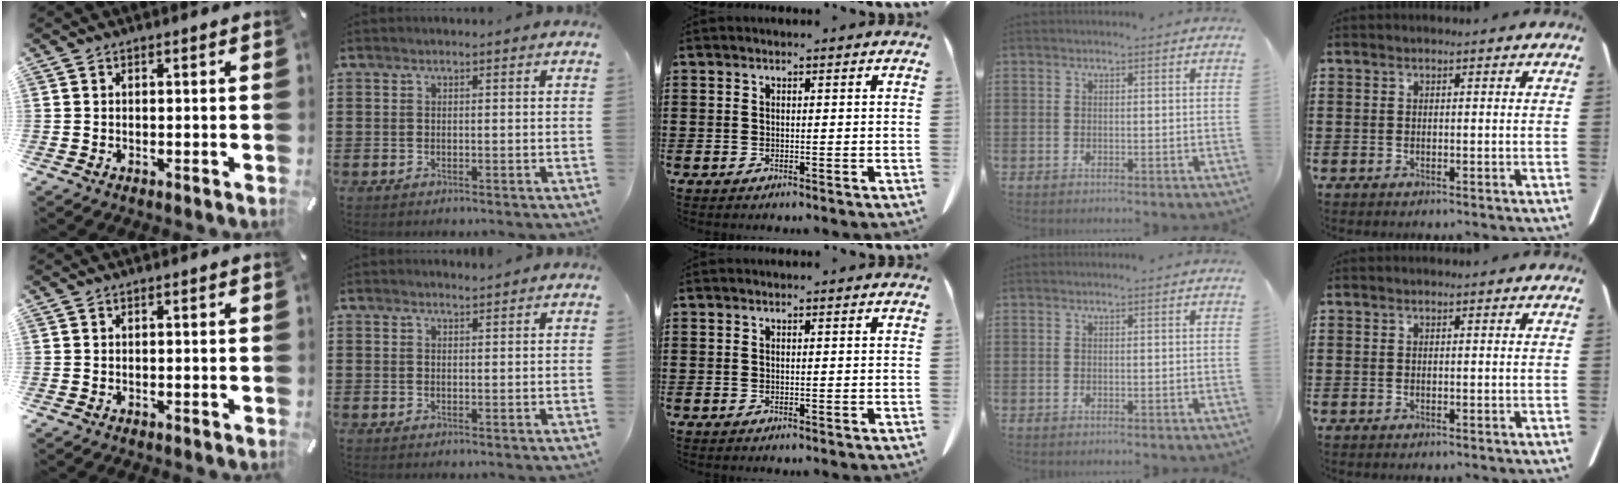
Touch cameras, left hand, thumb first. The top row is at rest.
{"index": {"total": 1.1, "force": [1.1, 0.0, 0.2], "torque": [-0.005, -0.001, 0.021]}}